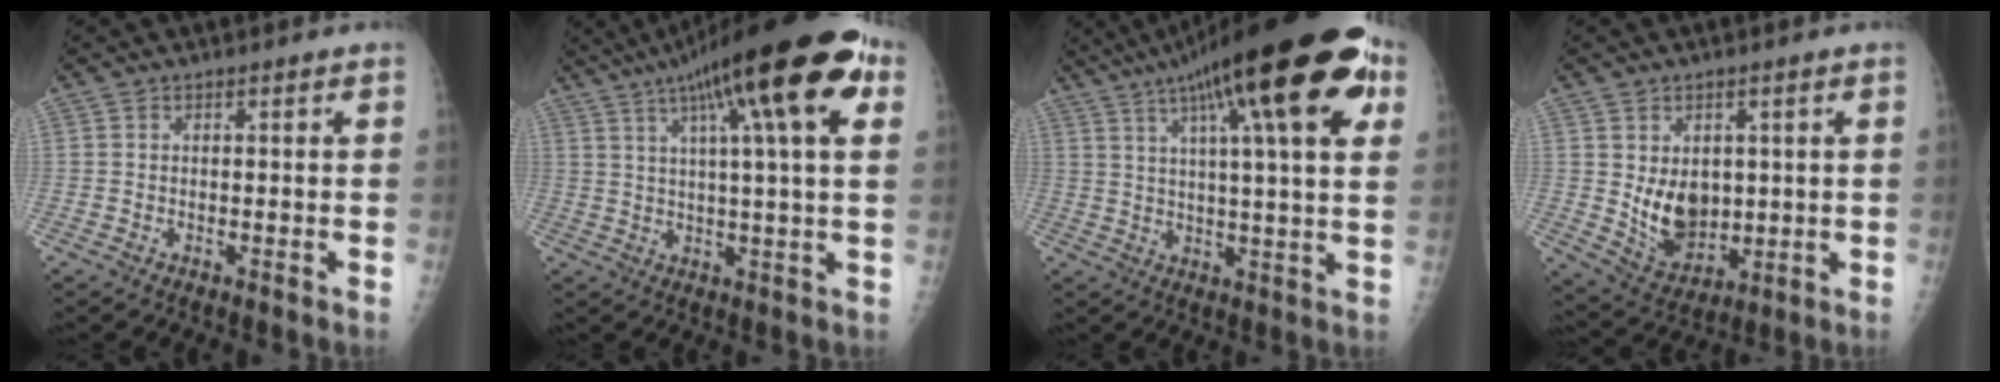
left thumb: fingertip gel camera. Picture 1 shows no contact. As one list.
[{"total": 22.0, "force": [10.0, 4.5, 19.1], "torque": [-0.291, 0.012, 0.146]}, {"total": 25.8, "force": [12.1, 6.0, 22.0], "torque": [-0.328, 0.005, 0.177]}, {"total": 9.5, "force": [0.8, 7.0, 6.4], "torque": [-0.072, -0.021, 0.038]}]